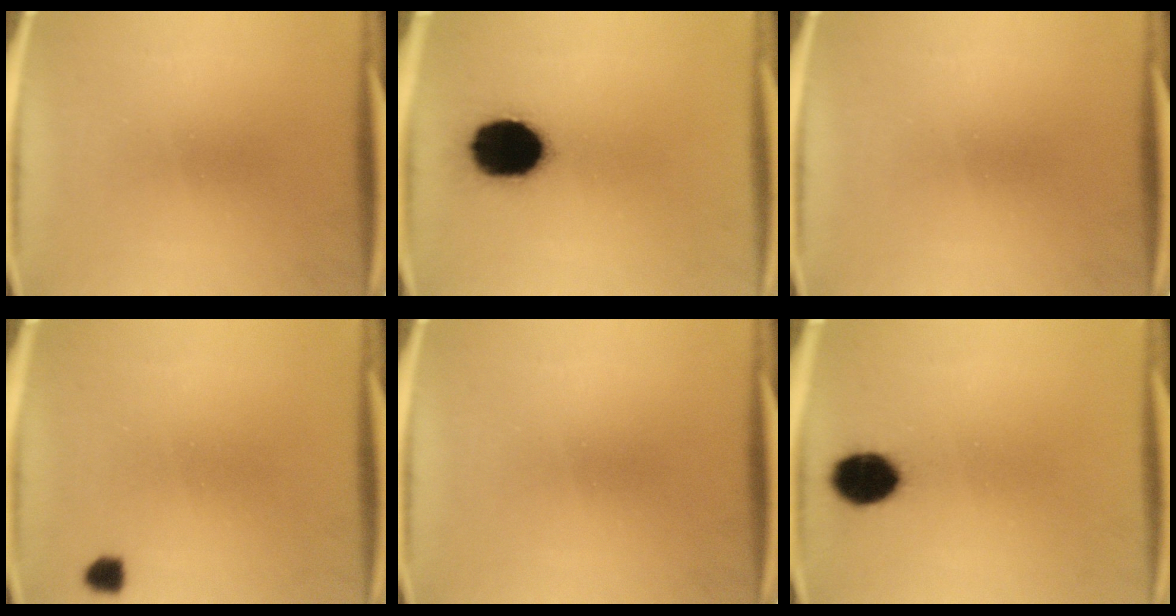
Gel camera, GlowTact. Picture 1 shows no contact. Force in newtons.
{"total": 17.2}
{"total": 0.0}
{"total": 2.0}
{"total": 0.0}
{"total": 8.8}